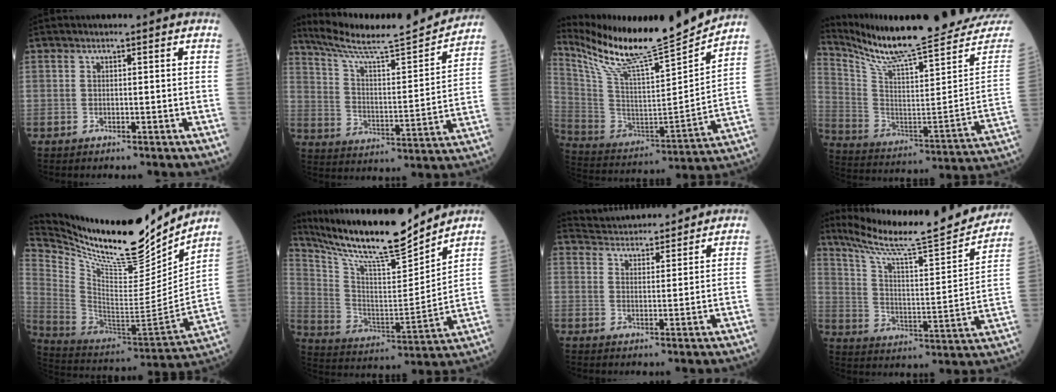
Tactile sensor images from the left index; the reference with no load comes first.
{"total": 20.7, "force": [18.9, 0.3, 8.4], "torque": [-0.140, -0.024, 0.284]}
{"total": 20.2, "force": [18.3, -1.1, 8.5], "torque": [-0.170, -0.052, 0.310]}
{"total": 27.1, "force": [25.0, 0.6, 10.4], "torque": [-0.188, -0.104, 0.360]}
{"total": 24.9, "force": [21.7, 3.9, 11.5], "torque": [-0.218, -0.046, 0.356]}
{"total": 20.9, "force": [18.7, 1.2, 9.1], "torque": [-0.185, -0.020, 0.317]}
{"total": 11.5, "force": [11.1, 1.5, 2.3], "torque": [-0.041, 0.024, 0.163]}
{"total": 25.3, "force": [22.4, 0.8, 11.8], "torque": [-0.185, -0.049, 0.316]}